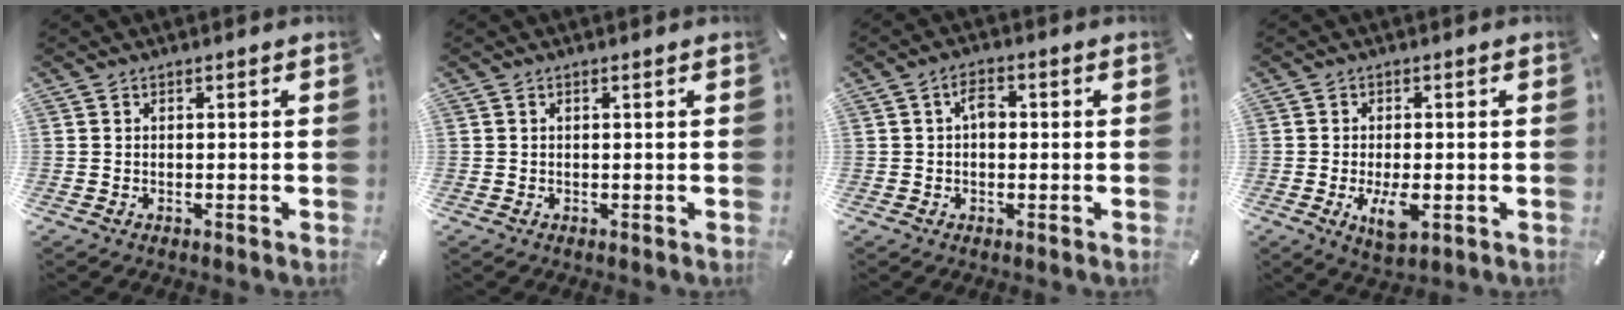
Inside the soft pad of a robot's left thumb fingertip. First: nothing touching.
{"total": 0.0}
{"total": 3.4, "force": [0.2, 2.1, 2.7], "torque": [-0.044, 0.006, 0.000]}
{"total": 6.1, "force": [-1.5, 2.7, 5.3], "torque": [-0.102, -0.010, -0.026]}